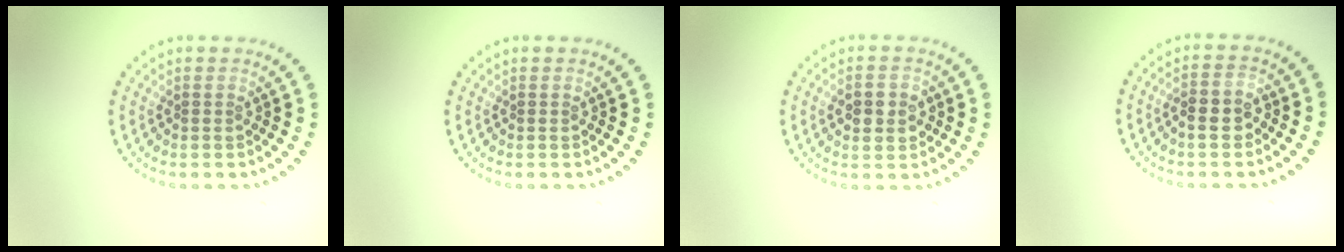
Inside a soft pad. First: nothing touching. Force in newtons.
{"total": 0.0}
{"total": 3.4, "press": 3.4, "slide": 0.4}
{"total": 2.6, "press": 2.5, "slide": 0.8}